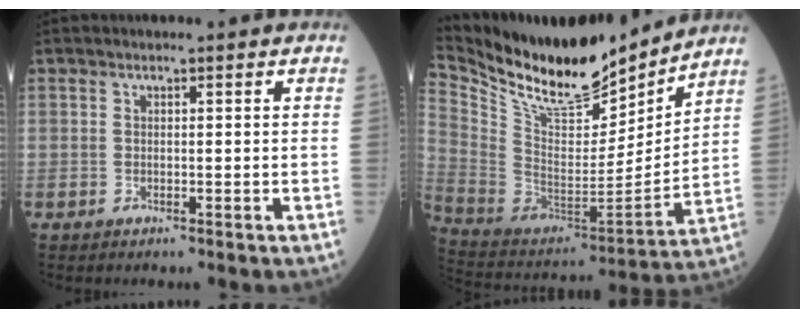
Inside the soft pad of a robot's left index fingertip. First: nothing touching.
{"total": 19.5, "force": [17.3, 4.2, 7.9], "torque": [-0.159, -0.035, 0.307]}